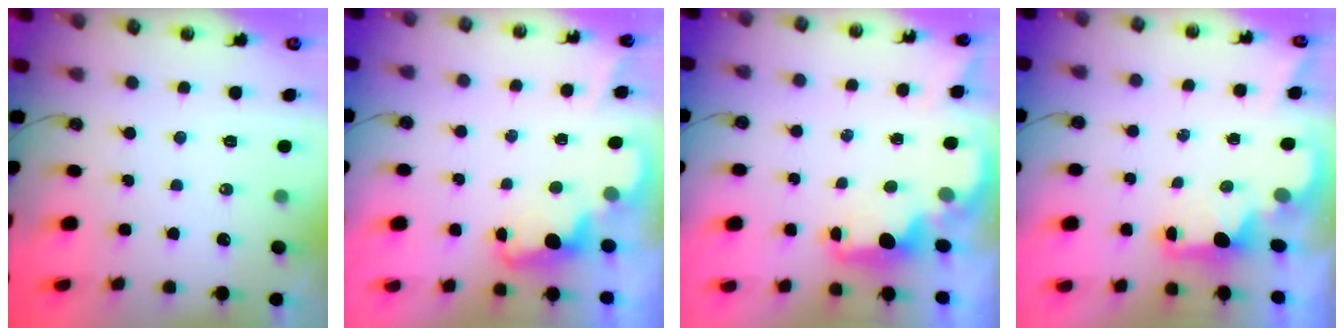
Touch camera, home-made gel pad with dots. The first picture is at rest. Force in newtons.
{"total": 2.3, "press": 2.3, "slide": 0.5}
{"total": 2.2, "press": 2.1, "slide": 0.8}
{"total": 1.9, "press": 1.8, "slide": 0.7}